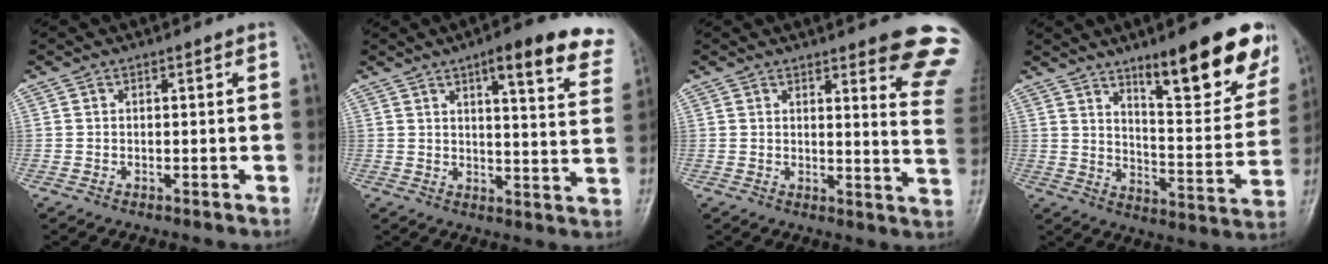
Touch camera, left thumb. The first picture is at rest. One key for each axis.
{"total": 15.4, "fx": 10.1, "fy": 3.9, "fz": 10.9, "tx": -0.104, "ty": -0.043, "tz": 0.112}
{"total": 13.2, "fx": 10.4, "fy": 2.0, "fz": 7.9, "tx": -0.060, "ty": -0.081, "tz": 0.100}
{"total": 18.9, "fx": 11.7, "fy": 5.0, "fz": 13.9, "tx": -0.144, "ty": -0.070, "tz": 0.174}